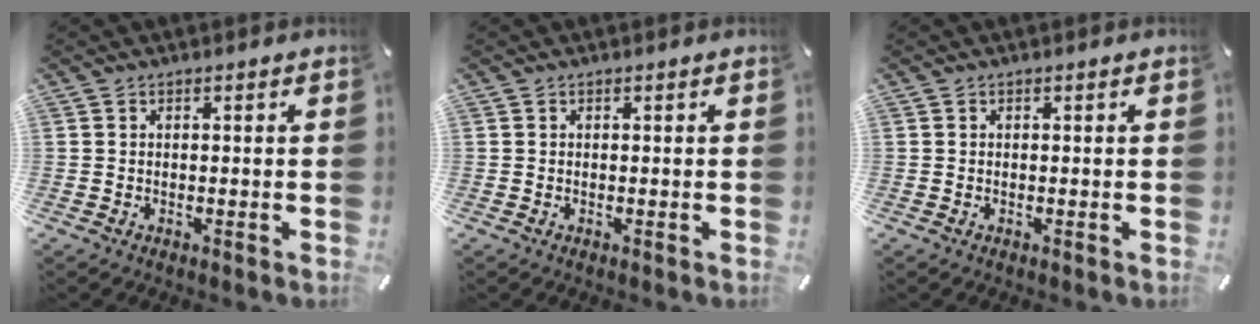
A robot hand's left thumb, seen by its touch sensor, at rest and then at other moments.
{"total": 0.0}
{"total": 0.0}